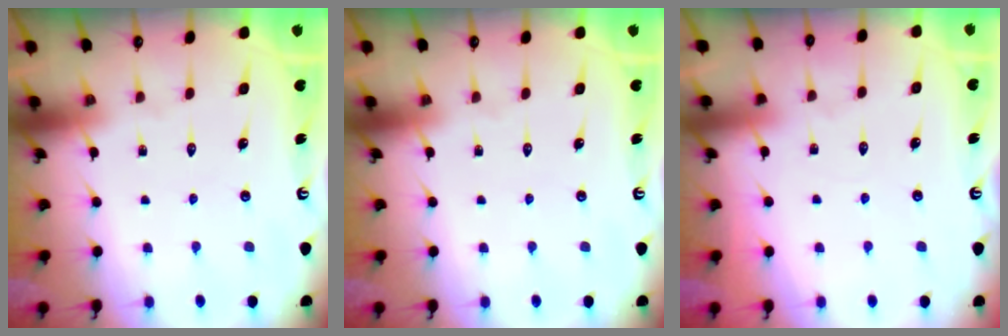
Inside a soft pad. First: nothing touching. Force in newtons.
{"total": 0.0}
{"total": 2.1, "press": 2.1, "slide": 0.2}